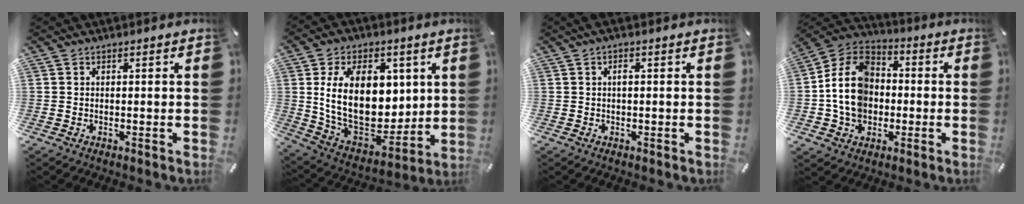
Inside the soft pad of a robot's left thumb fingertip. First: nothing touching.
{"total": 22.4, "force": [4.7, 14.7, 16.2], "torque": [-0.288, -0.034, 0.089]}
{"total": 1.7, "force": [0.1, 0.4, 1.6], "torque": [-0.032, 0.002, 0.001]}
{"total": 13.2, "force": [-2.1, 11.1, 6.8], "torque": [-0.167, 0.023, -0.040]}